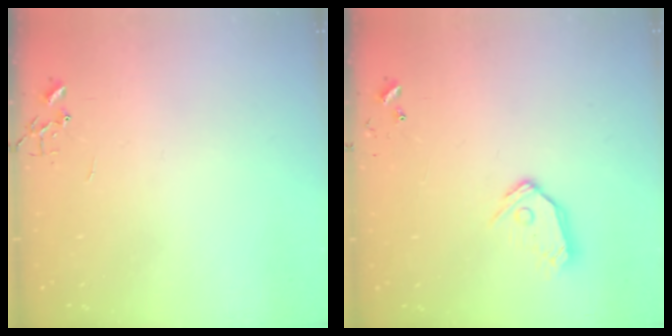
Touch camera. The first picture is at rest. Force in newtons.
{"total": 10.1, "press": 10.1, "slide": 1.2}